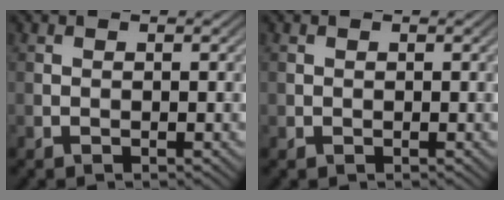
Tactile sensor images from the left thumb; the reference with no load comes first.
{"total": 0.5, "force": [0.1, 0.5, 0.1], "torque": [0.002, -0.003, 0.001]}